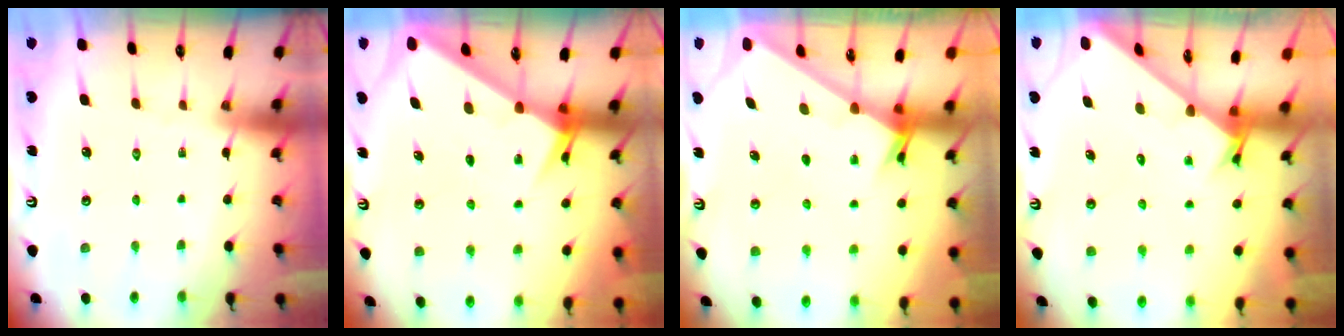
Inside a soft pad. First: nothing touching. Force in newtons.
{"total": 3.8, "press": 3.8, "slide": 0.4}
{"total": 2.3, "press": 2.3, "slide": 0.2}
{"total": 2.6, "press": 2.6, "slide": 0.3}